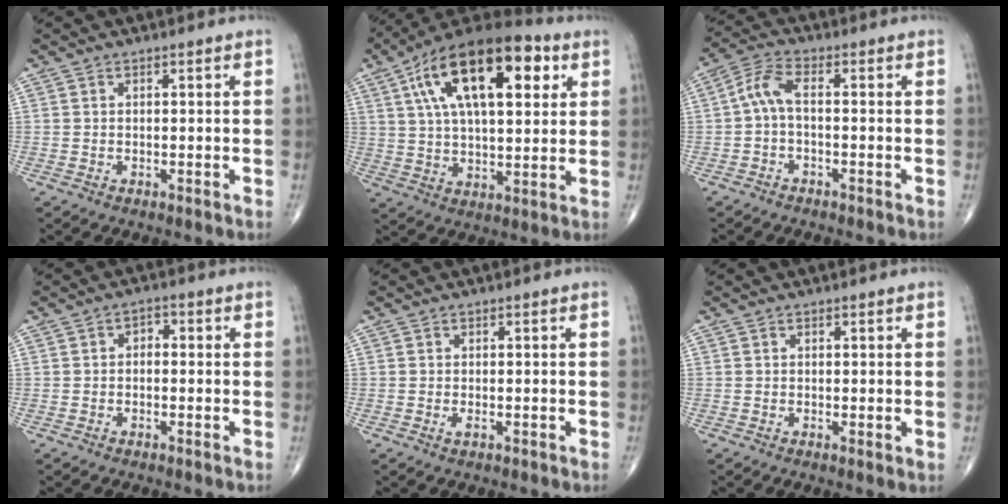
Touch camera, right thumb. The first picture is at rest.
{"total": 23.3, "force": [8.5, 10.6, 18.9], "torque": [-0.308, 0.005, 0.138]}
{"total": 4.9, "force": [-0.6, 1.9, 4.5], "torque": [-0.099, 0.021, -0.021]}
{"total": 1.7, "force": [0.0, 1.2, 1.3], "torque": [-0.009, 0.005, -0.007]}
{"total": 0.8, "force": [-0.3, 0.3, 0.7], "torque": [-0.010, -0.001, -0.006]}
{"total": 0.8, "force": [0.1, 0.2, 0.8], "torque": [-0.013, -0.004, 0.000]}